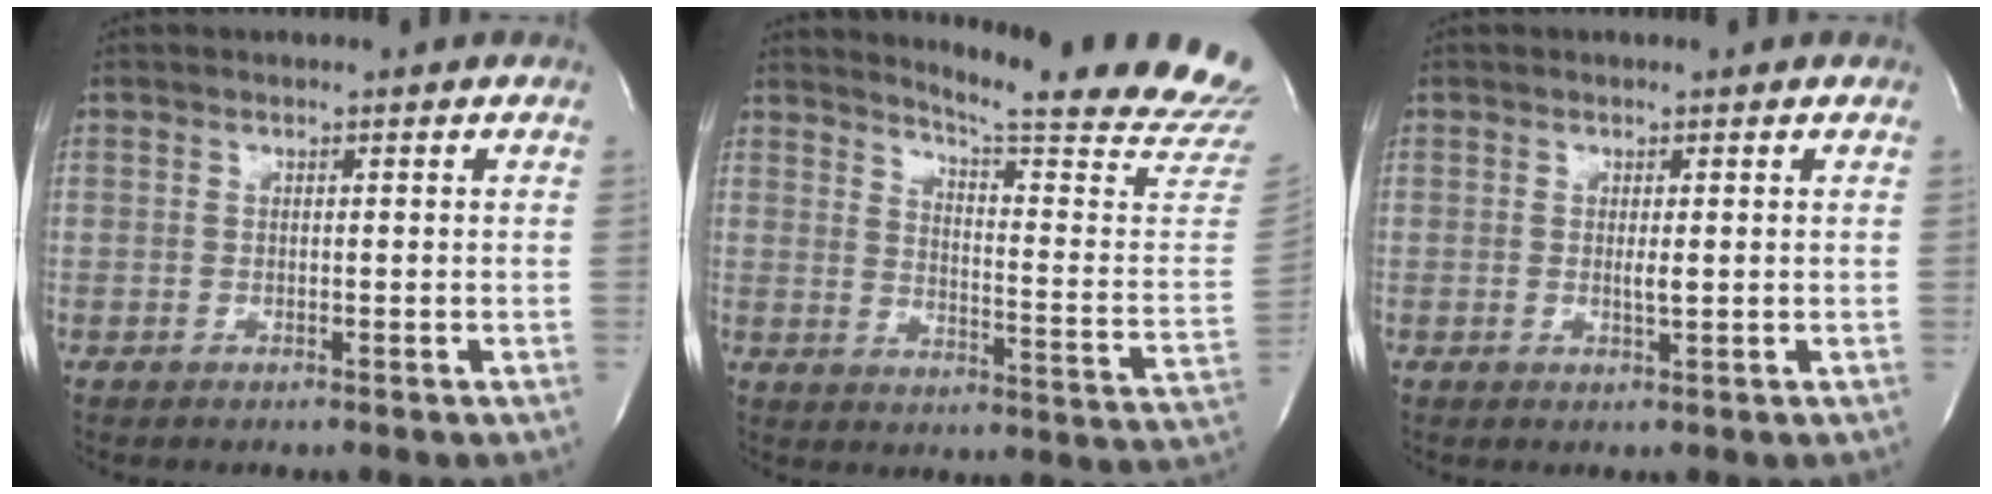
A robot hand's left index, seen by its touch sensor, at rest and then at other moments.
{"total": 22.8, "force": [21.2, -1.1, 8.3], "torque": [-0.124, -0.142, 0.252]}
{"total": 1.2, "force": [0.1, 0.1, 1.2], "torque": [-0.027, -0.003, 0.003]}